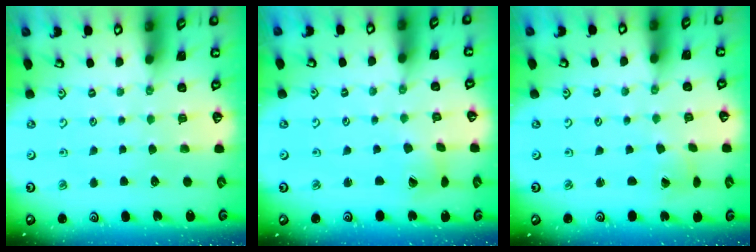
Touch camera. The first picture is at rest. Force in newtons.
{"total": 2.7, "press": 2.7, "slide": 0.4}
{"total": 1.2, "press": 1.2, "slide": 0.1}